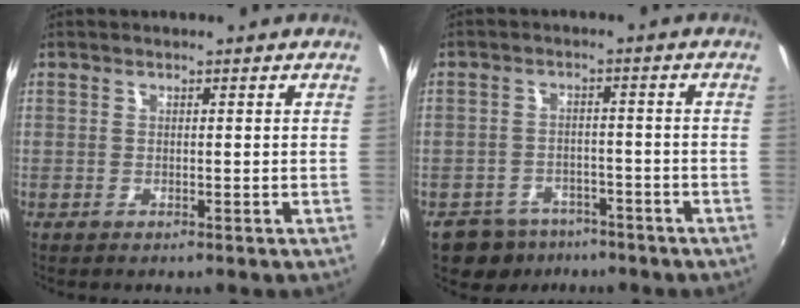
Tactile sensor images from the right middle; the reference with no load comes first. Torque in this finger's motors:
{"motor_torque": [-0.37, -0.13, -0.07, -0.02]}